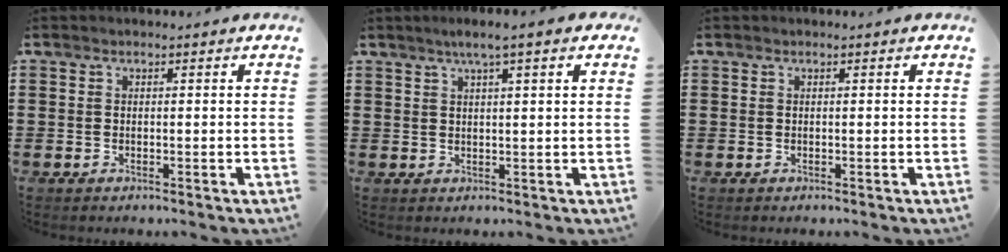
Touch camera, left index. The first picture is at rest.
{"total": 3.1, "force": [1.8, -0.1, 2.5], "torque": [-0.053, 0.002, 0.031]}
{"total": 0.0}